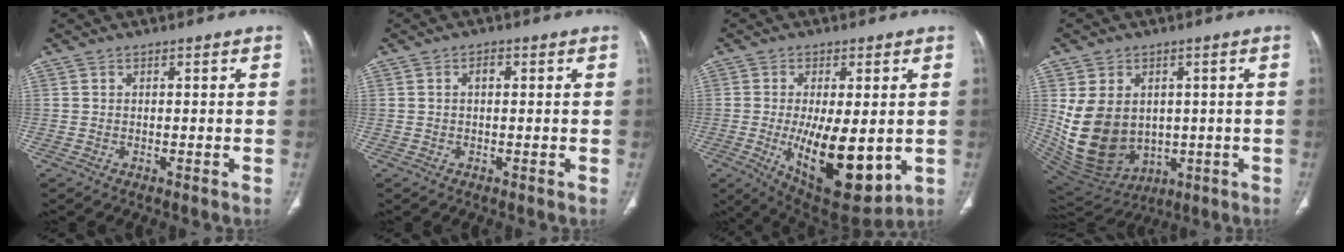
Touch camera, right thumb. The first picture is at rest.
{"total": 1.4, "force": [0.3, 0.8, 1.2], "torque": [-0.021, 0.006, 0.004]}
{"total": 16.6, "force": [-2.5, 6.6, 15.1], "torque": [-0.235, -0.029, -0.018]}
{"total": 16.2, "force": [0.4, 12.5, 10.4], "torque": [-0.176, -0.009, 0.049]}